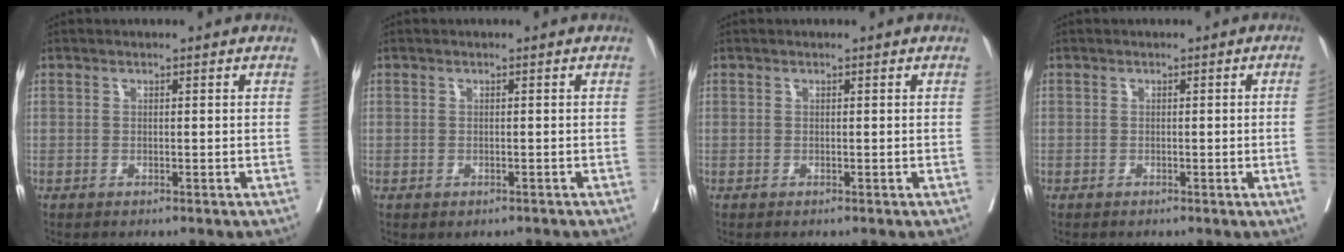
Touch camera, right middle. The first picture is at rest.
{"total": 1.0, "force": [-0.6, 0.8, 0.2], "torque": [-0.002, 0.002, -0.006]}
{"total": 0.0}
{"total": 1.6, "force": [-0.2, -0.5, 1.5], "torque": [-0.016, -0.002, 0.001]}